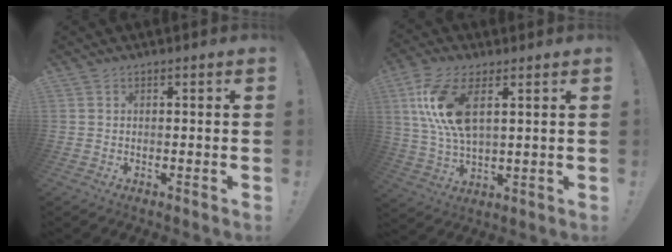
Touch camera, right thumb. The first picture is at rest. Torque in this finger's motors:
{"motor_torque": [0.11, 0.59, 0.57, 0.57, 0.11]}